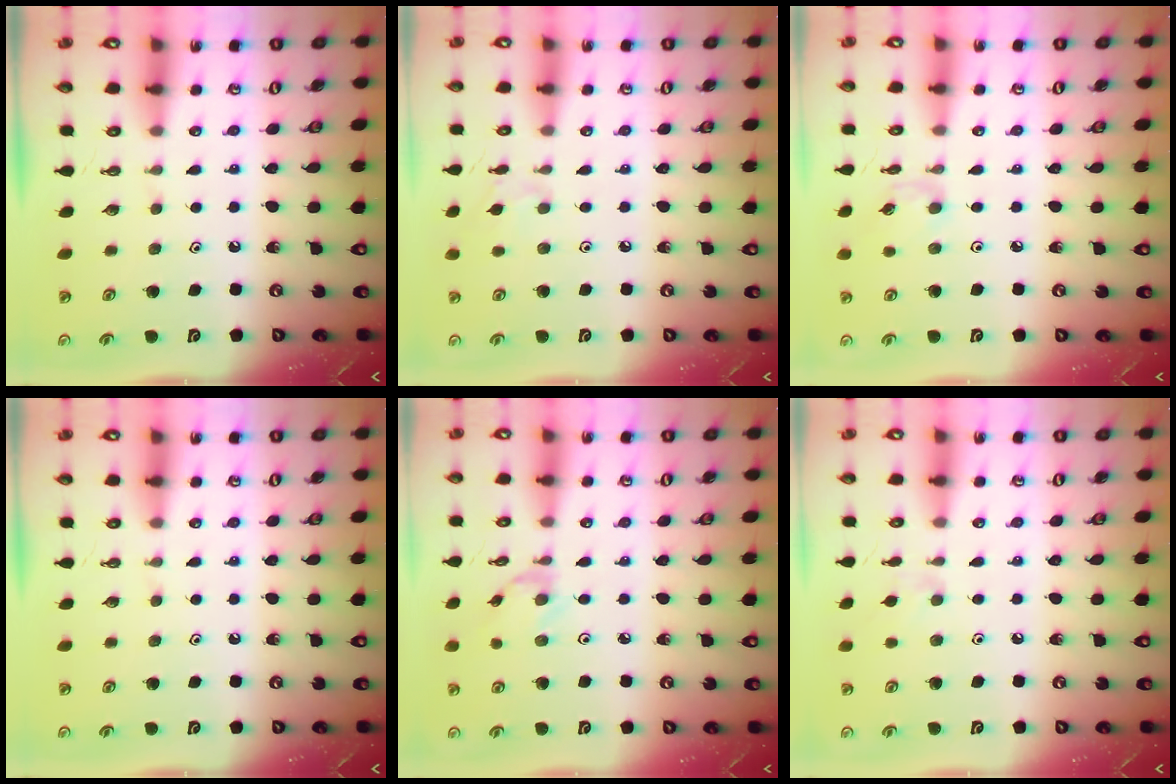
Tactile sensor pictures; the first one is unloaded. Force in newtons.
{"total": 3.4, "press": 3.4, "slide": 0.6}
{"total": 2.7, "press": 2.7, "slide": 0.1}
{"total": 0.0}
{"total": 1.3, "press": 1.2, "slide": 0.4}
{"total": 4.2, "press": 4.1, "slide": 0.7}